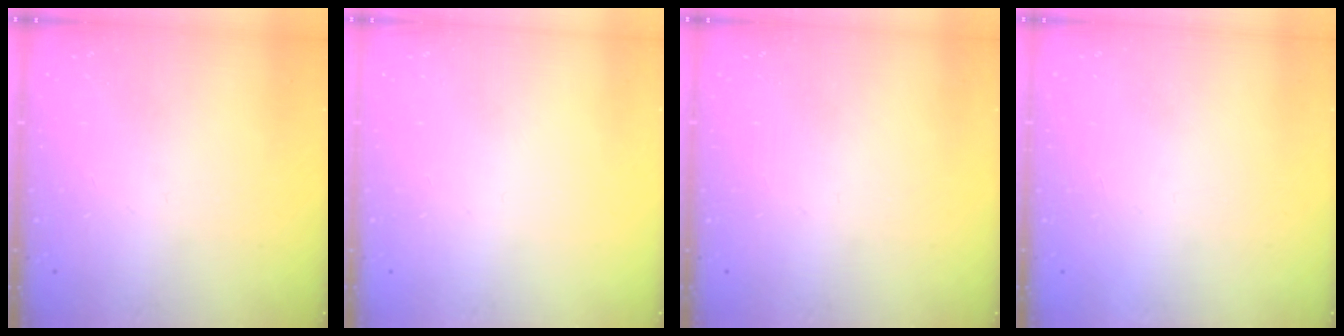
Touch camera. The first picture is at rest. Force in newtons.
{"total": 0.0}
{"total": 0.0}
{"total": 1.5, "press": 1.5, "slide": 0.1}